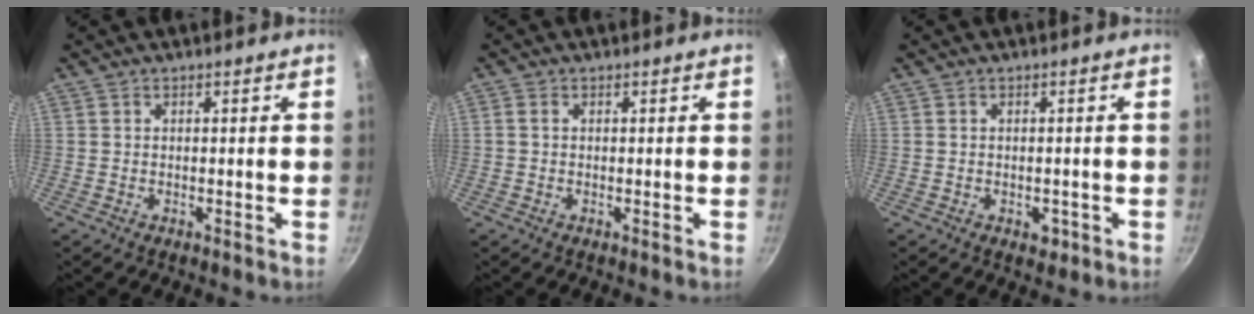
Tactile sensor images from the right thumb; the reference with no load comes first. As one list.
[{"total": 0.9, "force": [0.1, 0.7, 0.5], "torque": [-0.010, 0.005, 0.000]}, {"total": 2.2, "force": [-0.9, 1.5, 1.3], "torque": [-0.010, 0.009, -0.004]}]